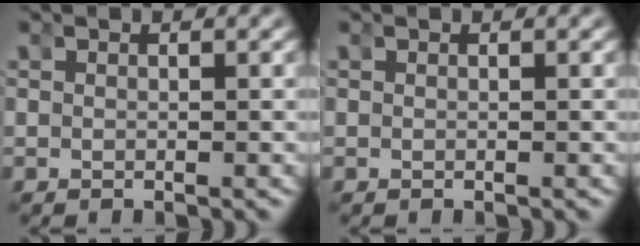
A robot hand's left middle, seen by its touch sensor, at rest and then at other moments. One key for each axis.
{"total": 0.0}